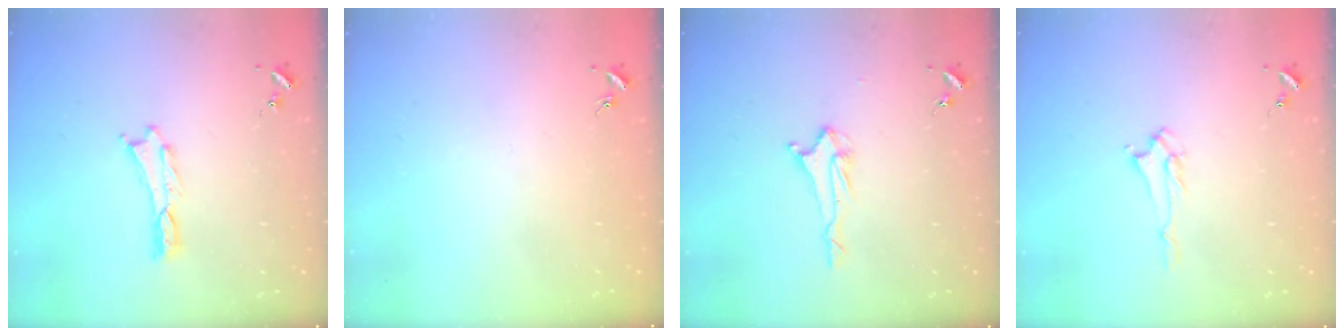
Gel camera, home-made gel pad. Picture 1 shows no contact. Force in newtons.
{"total": 0.0}
{"total": 2.1, "press": 2.0, "slide": 0.4}
{"total": 1.4, "press": 1.4, "slide": 0.3}